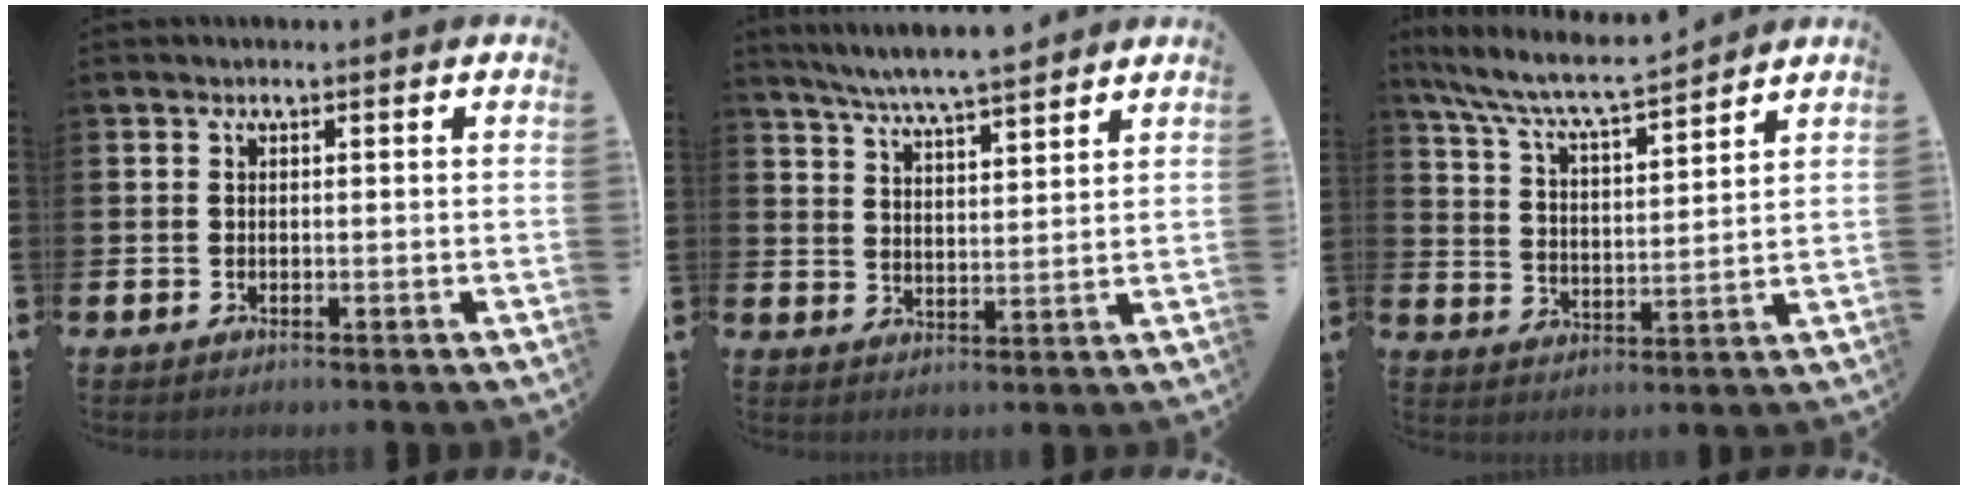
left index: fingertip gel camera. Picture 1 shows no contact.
{"total": 6.4, "force": [6.1, 0.1, 1.7], "torque": [-0.058, -0.030, 0.111]}
{"total": 7.7, "force": [7.2, 0.6, 2.8], "torque": [-0.082, -0.047, 0.123]}